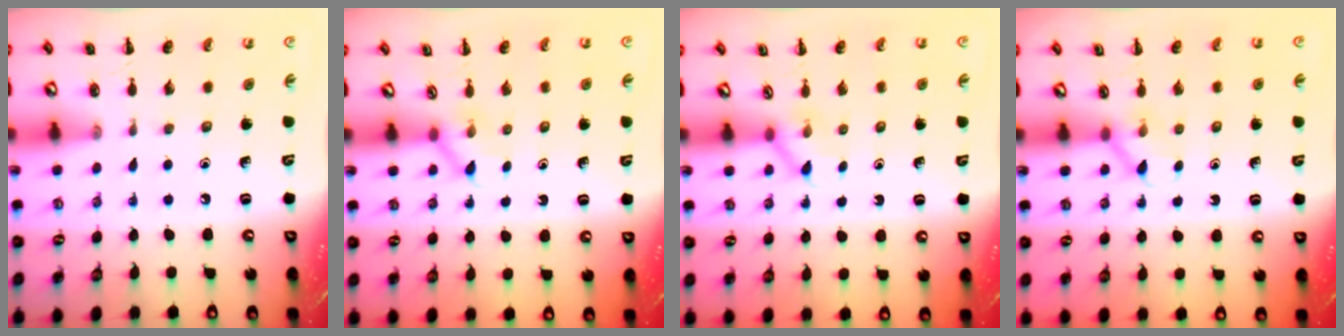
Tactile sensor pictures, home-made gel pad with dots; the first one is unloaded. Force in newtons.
{"total": 3.0, "press": 2.8, "slide": 1.1}
{"total": 3.0, "press": 2.8, "slide": 1.1}
{"total": 3.3, "press": 3.1, "slide": 1.1}